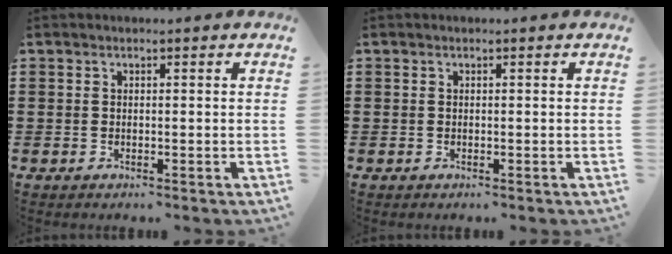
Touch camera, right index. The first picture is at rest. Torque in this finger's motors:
{"motor_torque": [0.01, 0.01, 0.00, 0.00]}